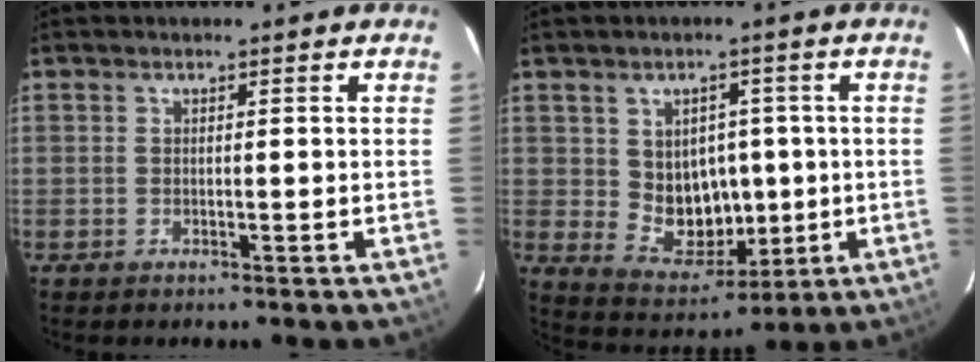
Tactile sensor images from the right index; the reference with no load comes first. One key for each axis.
{"total": 9.3, "fx": 0.2, "fy": 8.0, "fz": 4.8, "tx": -0.089, "ty": -0.003, "tz": 0.028}